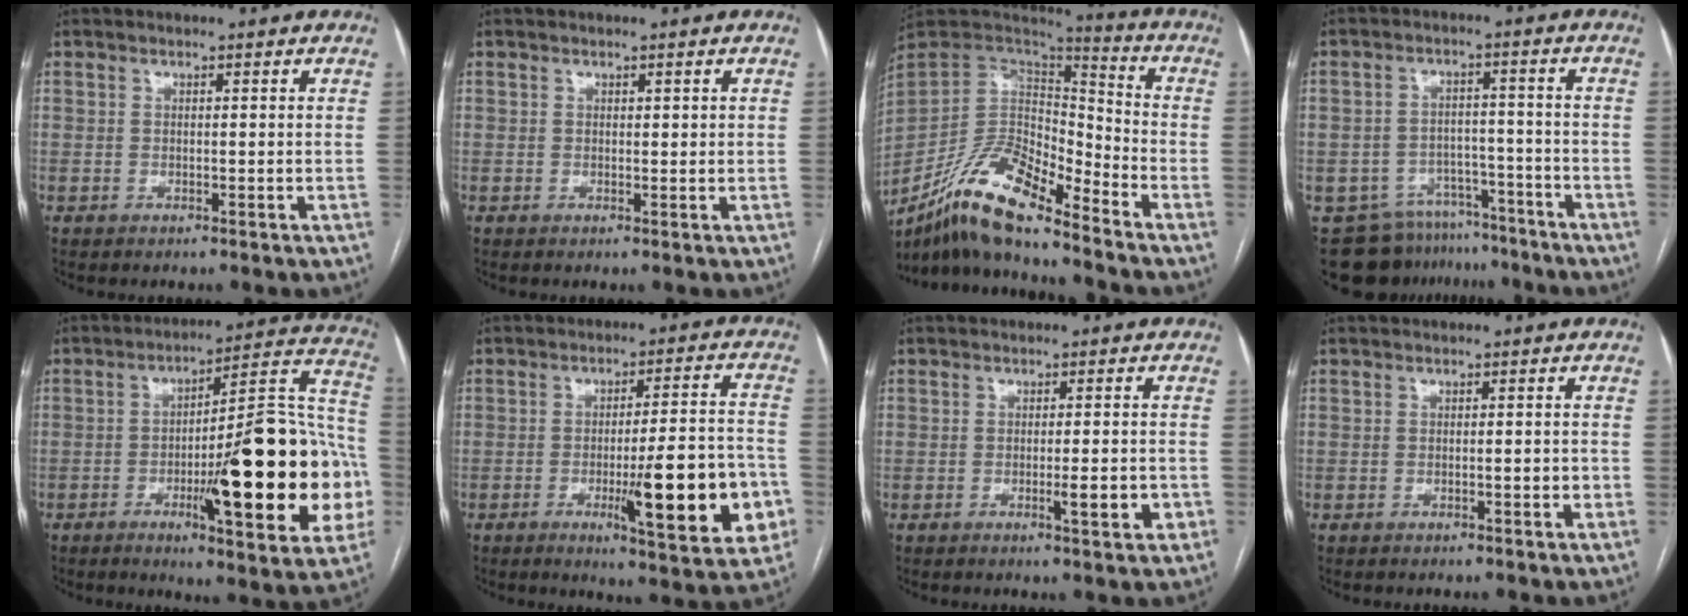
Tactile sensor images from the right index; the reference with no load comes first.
{"total": 0.7, "force": [0.3, 0.4, 0.5], "torque": [-0.004, 0.001, 0.004]}
{"total": 15.6, "force": [-11.8, 3.8, 9.5], "torque": [-0.176, 0.015, -0.217]}
{"total": 12.1, "force": [-10.1, 6.6, 1.3], "torque": [-0.018, 0.029, -0.136]}
{"total": 25.0, "force": [-5.6, 3.9, 24.1], "torque": [-0.277, 0.016, -0.072]}
{"total": 15.7, "force": [-4.9, 2.3, 14.8], "torque": [-0.190, 0.000, -0.063]}
{"total": 4.0, "force": [-1.4, 0.6, 3.7], "torque": [-0.054, -0.001, -0.018]}
{"total": 1.5, "force": [-0.6, 0.3, 1.3], "torque": [-0.019, 0.002, -0.009]}